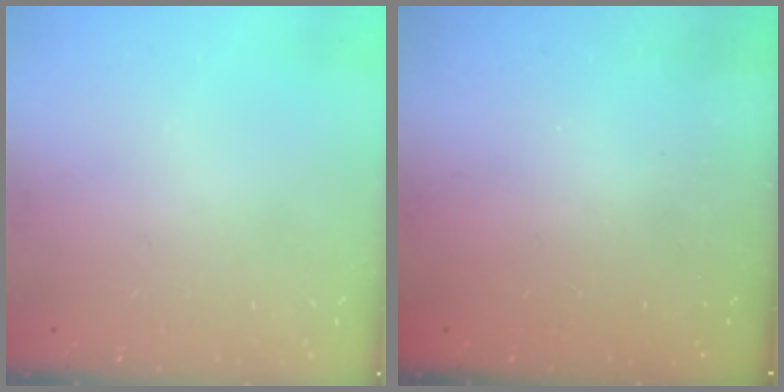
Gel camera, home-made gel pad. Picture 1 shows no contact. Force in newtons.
{"total": 2.3, "press": 2.2, "slide": 0.8}